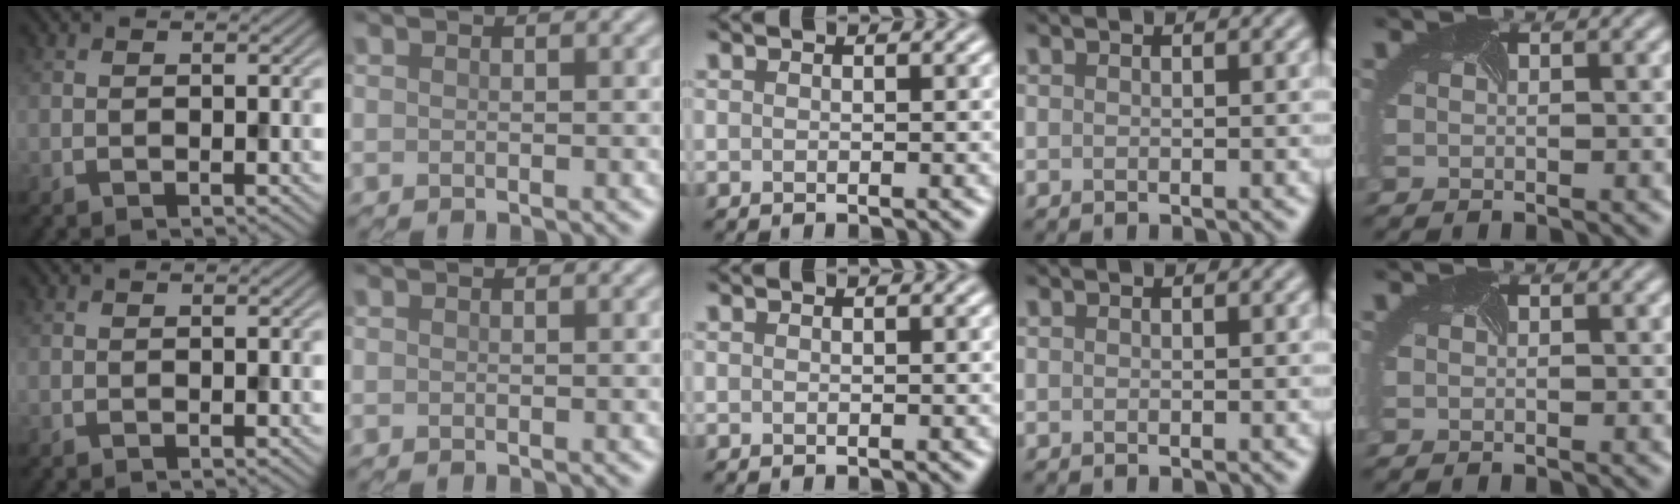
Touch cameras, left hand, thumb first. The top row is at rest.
{}